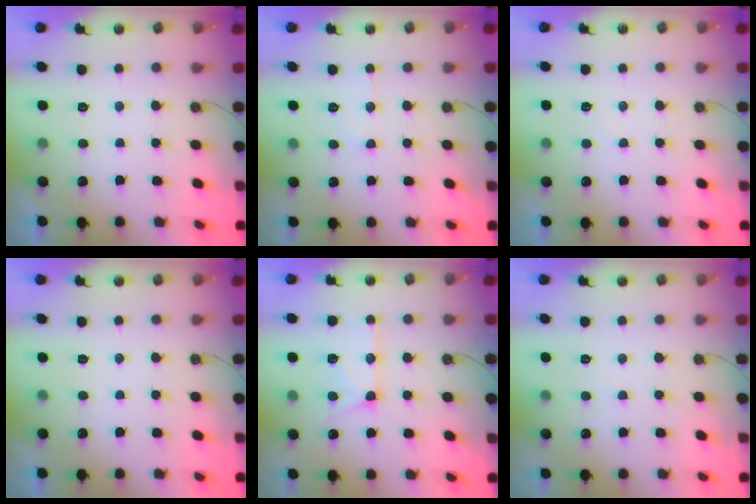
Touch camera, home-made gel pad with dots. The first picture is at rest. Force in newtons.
{"total": 5.9, "press": 5.9, "slide": 0.3}
{"total": 2.8, "press": 2.8, "slide": 0.3}
{"total": 0.0}
{"total": 13.8, "press": 13.7, "slide": 1.4}
{"total": 2.6, "press": 2.6, "slide": 0.3}